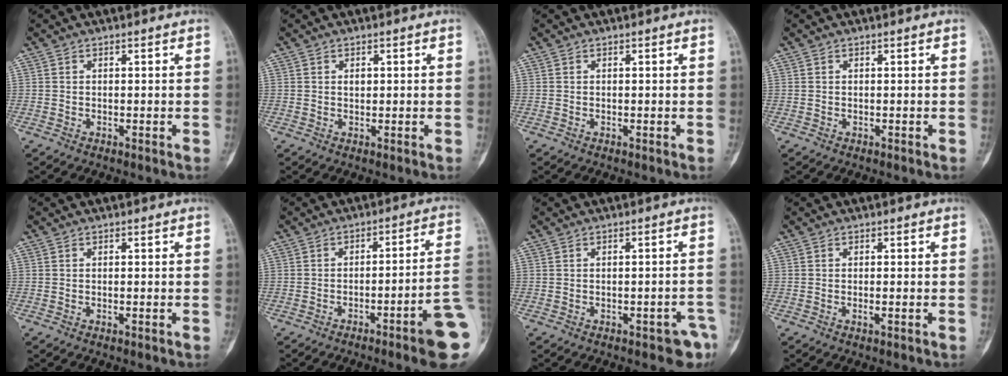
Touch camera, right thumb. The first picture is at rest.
{"total": 1.2, "force": [0.3, 0.8, 0.8], "torque": [-0.009, 0.000, 0.006]}
{"total": 0.0}
{"total": 0.0}
{"total": 0.0}
{"total": 12.2, "force": [-4.9, 0.5, 11.2], "torque": [-0.126, 0.028, -0.068]}
{"total": 4.9, "force": [-3.0, 2.2, 3.2], "torque": [-0.019, 0.021, -0.030]}
{"total": 0.8, "force": [-0.3, 0.1, 0.7], "torque": [-0.011, -0.001, -0.003]}